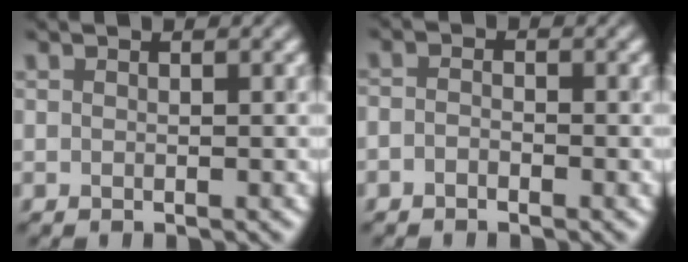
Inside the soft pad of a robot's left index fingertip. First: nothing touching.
{"total": 0.9, "force": [-0.9, 0.0, -0.1], "torque": [-0.008, 0.011, -0.008]}